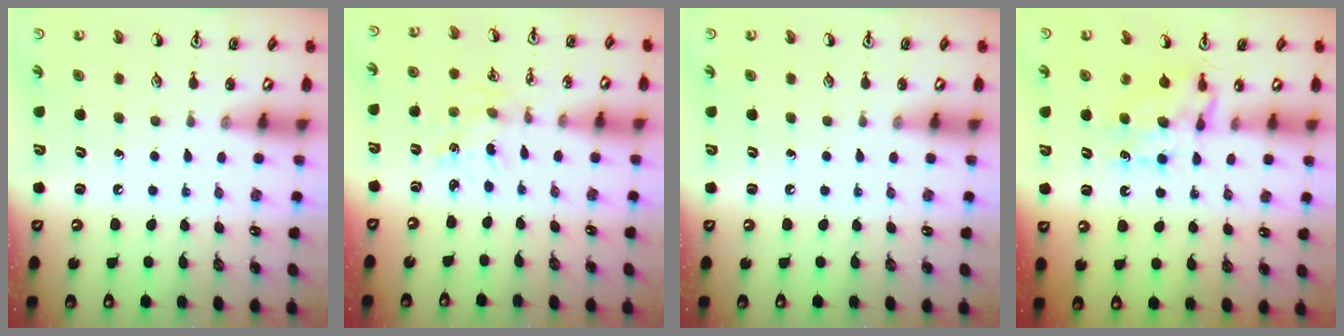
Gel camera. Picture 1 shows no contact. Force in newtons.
{"total": 0.5, "press": 0.5, "slide": 0.1}
{"total": 0.0}
{"total": 7.7, "press": 7.6, "slide": 0.8}